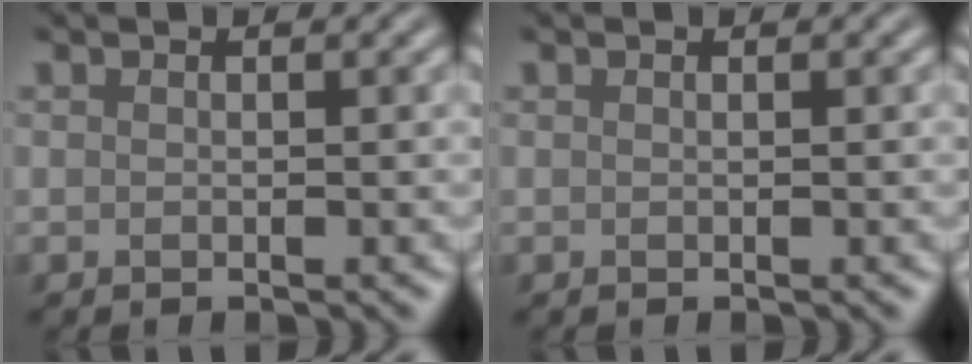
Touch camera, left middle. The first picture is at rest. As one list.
[{"total": 0.0}]